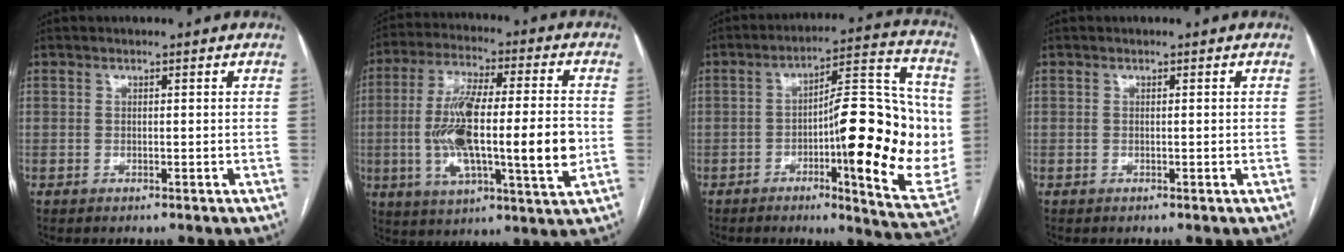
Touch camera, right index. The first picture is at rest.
{"total": 19.0, "force": [-2.1, 3.2, 18.6], "torque": [-0.337, 0.002, -0.035]}
{"total": 21.1, "force": [-1.9, 4.1, 20.6], "torque": [-0.256, 0.021, -0.023]}
{"total": 0.0}